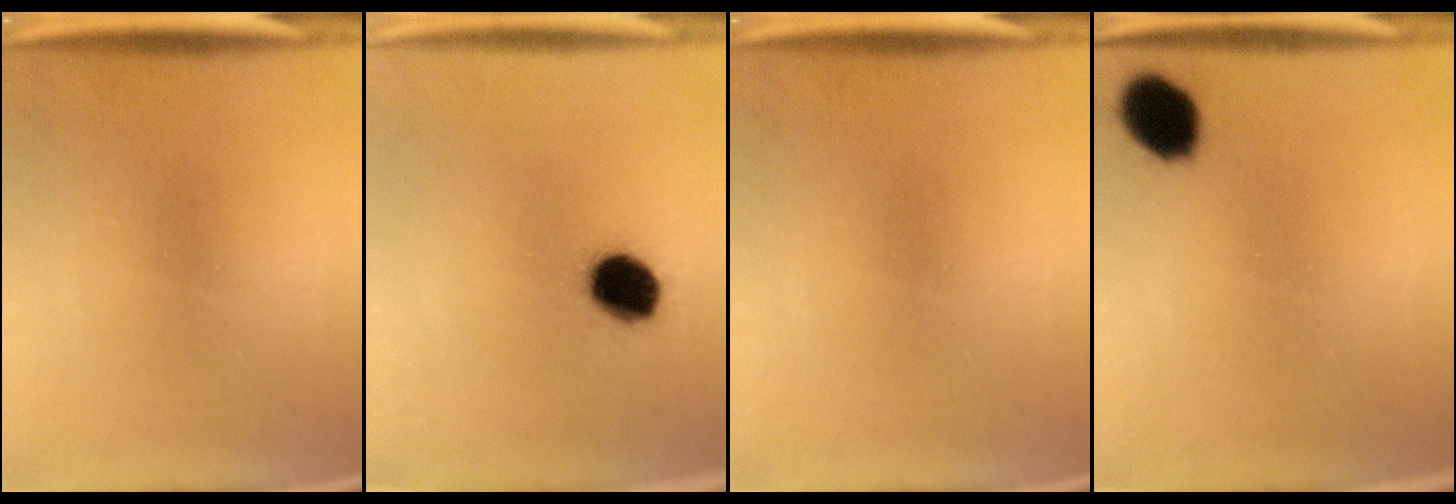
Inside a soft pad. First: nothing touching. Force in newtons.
{"total": 10.7}
{"total": 0.0}
{"total": 8.3}